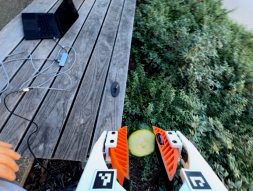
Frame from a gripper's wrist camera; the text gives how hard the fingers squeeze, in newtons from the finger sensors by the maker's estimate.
{"total": 9.2, "left": 9.2, "right": 9.3}